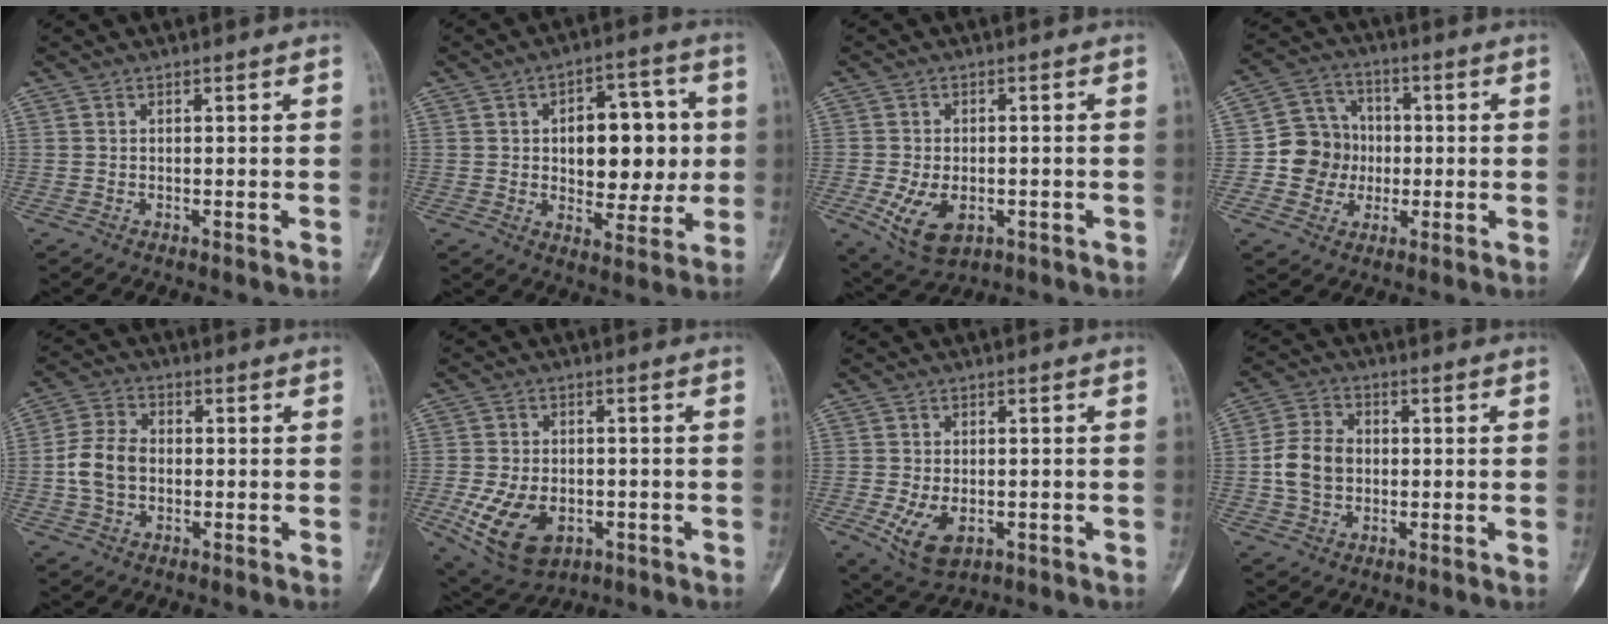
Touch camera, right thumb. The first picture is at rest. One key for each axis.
{"total": 15.0, "fx": 1.2, "fy": 8.9, "fz": 12.1, "tx": -0.113, "ty": 0.012, "tz": 0.019}
{"total": 8.6, "fx": -2.4, "fy": 5.3, "fz": 6.3, "tx": -0.112, "ty": -0.002, "tz": -0.028}
{"total": 10.0, "fx": -1.0, "fy": 9.4, "fz": 3.3, "tx": -0.013, "ty": 0.022, "tz": -0.024}
{"total": 7.8, "fx": -0.8, "fy": 5.7, "fz": 5.3, "tx": -0.100, "ty": 0.019, "tz": -0.021}
{"total": 12.5, "fx": -3.8, "fy": 8.2, "fz": 8.7, "tx": -0.151, "ty": 0.006, "tz": -0.047}
{"total": 7.5, "fx": -2.1, "fy": 4.5, "fz": 5.5, "tx": -0.098, "ty": -0.005, "tz": -0.024}
{"total": 8.5, "fx": -0.5, "fy": 6.6, "fz": 5.4, "tx": -0.091, "ty": 0.015, "tz": -0.013}